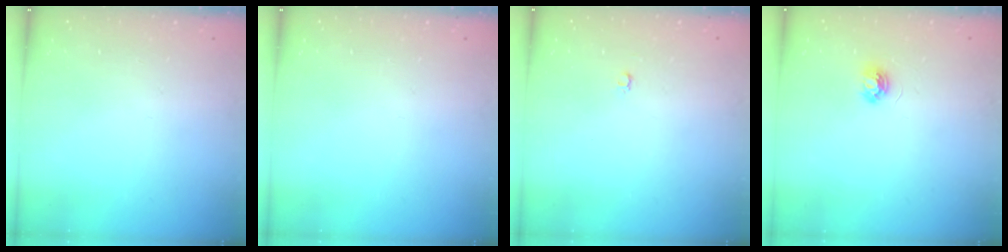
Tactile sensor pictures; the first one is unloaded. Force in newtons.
{"total": 0.0}
{"total": 2.2, "press": 2.2, "slide": 0.2}
{"total": 3.8, "press": 3.8, "slide": 0.4}